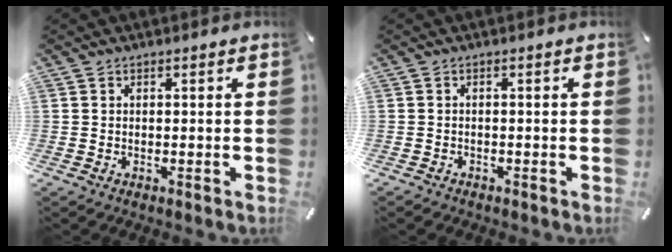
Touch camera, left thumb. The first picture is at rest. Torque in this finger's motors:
{"motor_torque": [-0.14, -0.23, -0.12, 0.10, -0.01]}